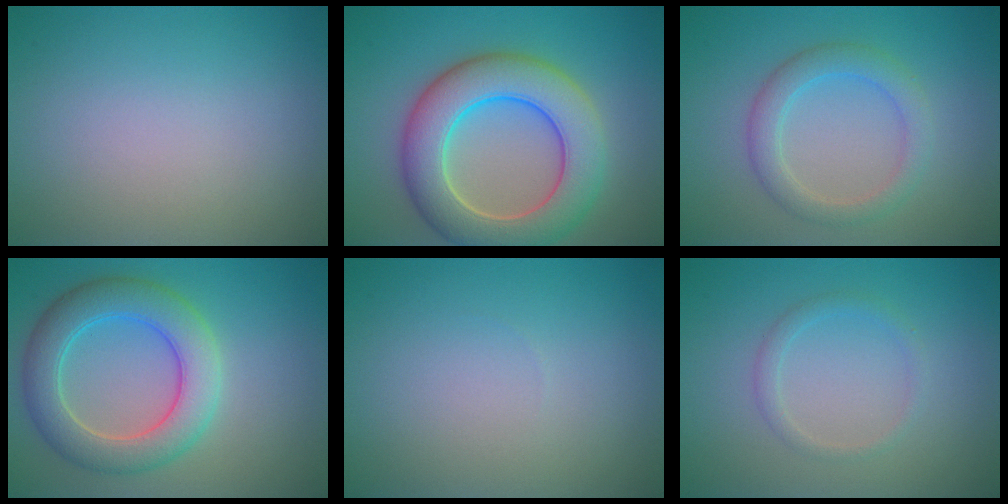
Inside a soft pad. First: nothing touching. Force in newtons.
{"total": 9.1, "press": 9.0, "slide": 0.7}
{"total": 3.0, "press": 3.0, "slide": 0.3}
{"total": 6.2, "press": 6.2, "slide": 0.4}
{"total": 0.0}
{"total": 1.4, "press": 1.4, "slide": 0.1}